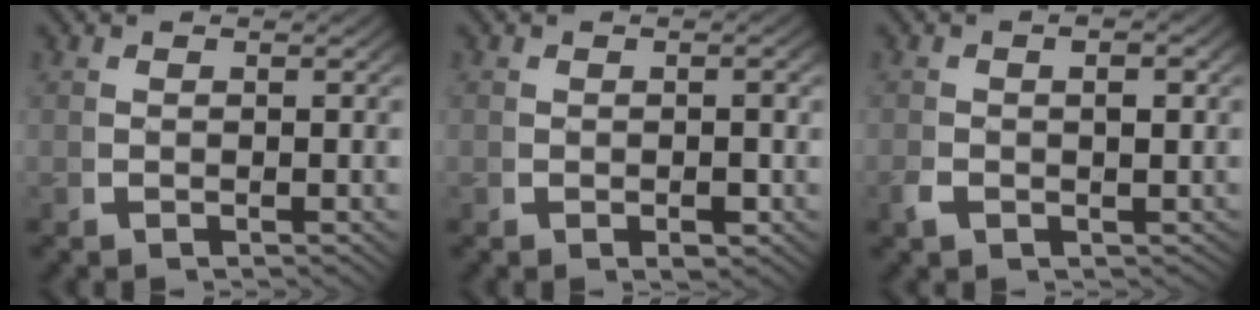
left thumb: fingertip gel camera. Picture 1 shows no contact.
{"total": 1.7, "force": [-0.3, 1.2, 1.1], "torque": [-0.018, -0.011, -0.002]}
{"total": 2.2, "force": [-0.4, 1.5, 1.5], "torque": [-0.033, -0.002, -0.005]}